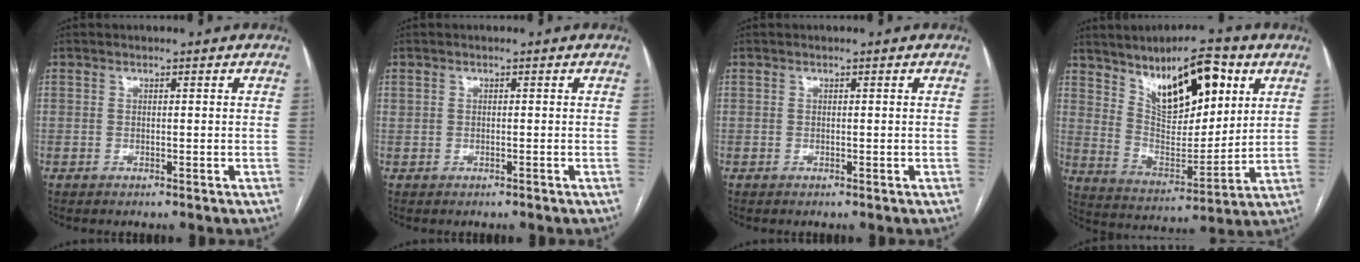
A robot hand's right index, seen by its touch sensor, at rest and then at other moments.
{"total": 0.0}
{"total": 0.0}
{"total": 15.7, "force": [8.1, 5.6, 12.2], "torque": [-0.200, 0.011, 0.147]}